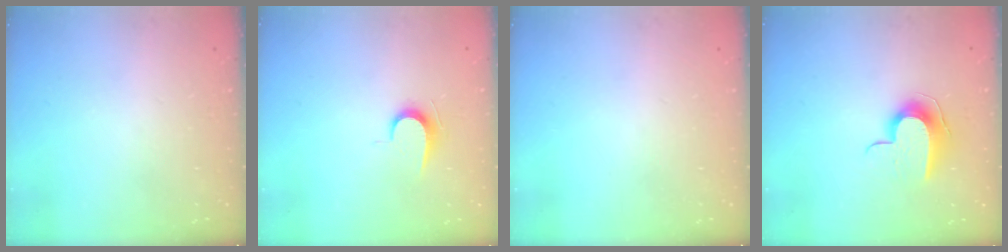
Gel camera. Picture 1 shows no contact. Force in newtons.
{"total": 6.1, "press": 6.0, "slide": 0.6}
{"total": 0.0}
{"total": 9.0, "press": 9.0, "slide": 0.5}